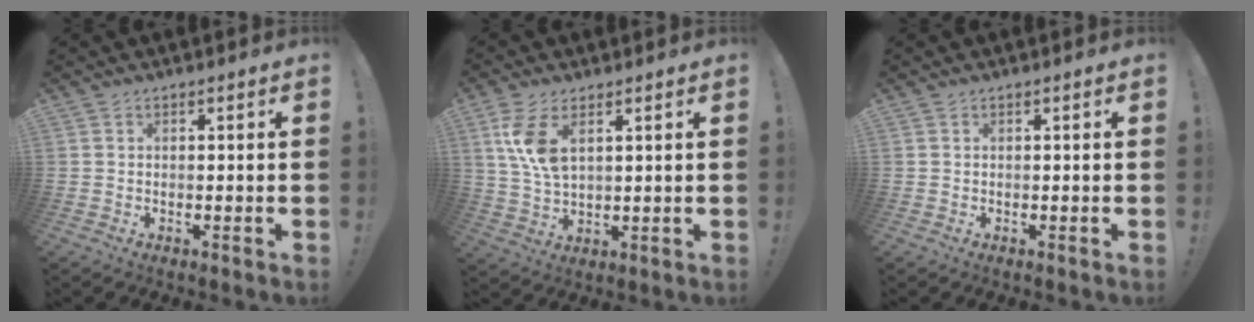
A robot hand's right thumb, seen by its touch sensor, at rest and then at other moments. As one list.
[{"total": 8.9, "force": [3.8, 4.5, 6.7], "torque": [-0.122, -0.017, 0.068]}, {"total": 0.0}]